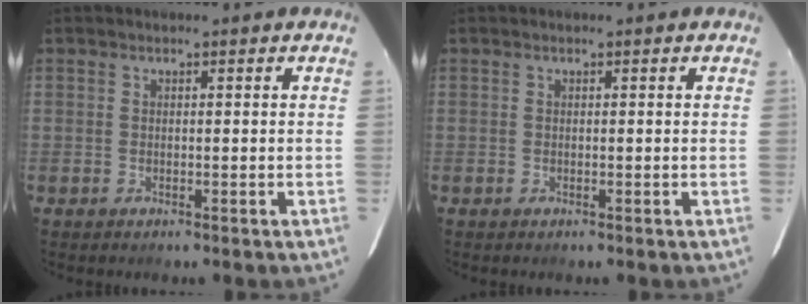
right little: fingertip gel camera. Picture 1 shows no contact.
{"total": 0.0}